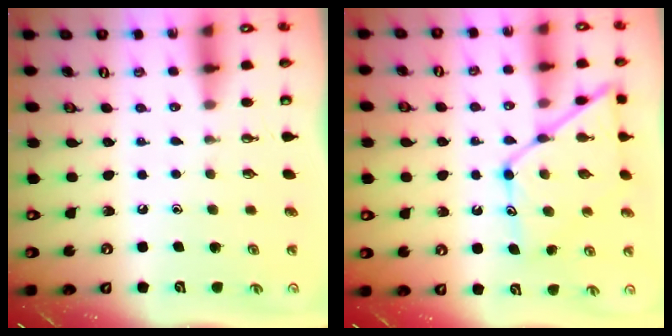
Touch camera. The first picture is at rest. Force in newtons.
{"total": 15.4, "press": 15.3, "slide": 1.3}